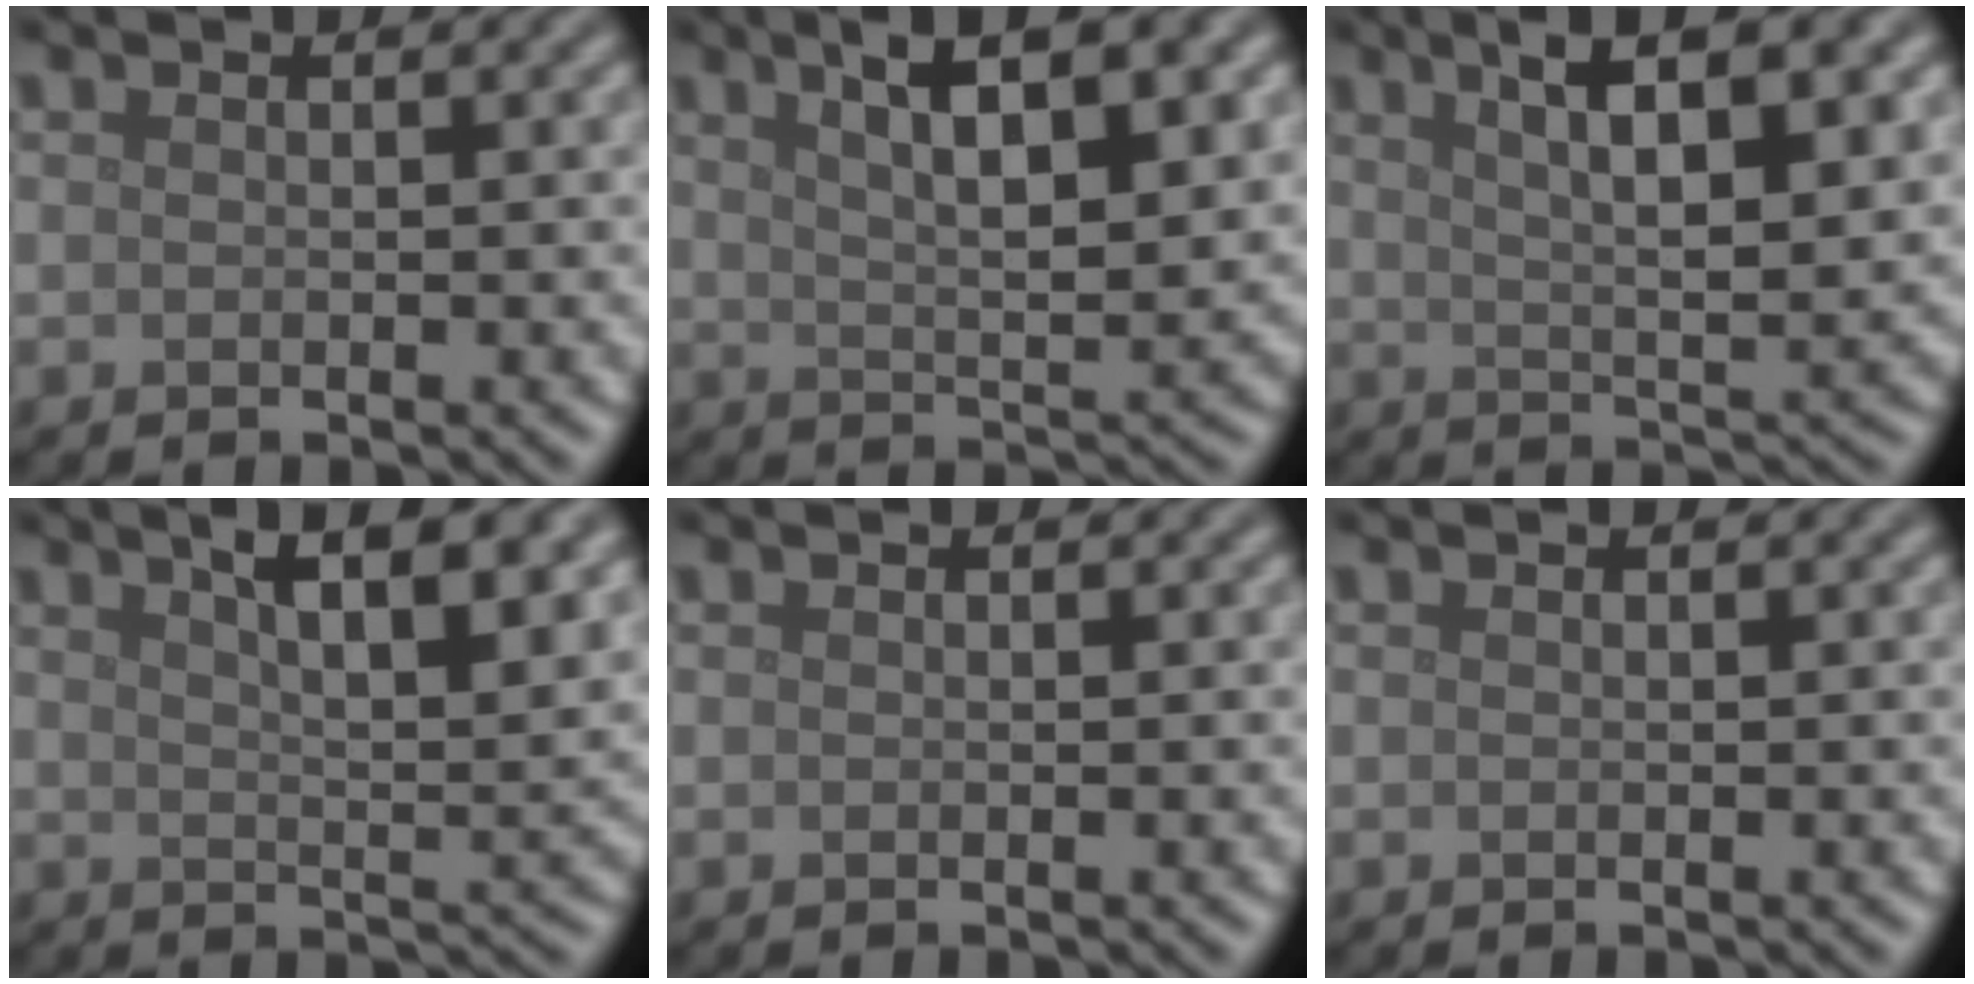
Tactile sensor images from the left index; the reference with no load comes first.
{"total": 7.5, "force": [3.6, 2.1, 6.2], "torque": [-0.092, 0.007, 0.058]}
{"total": 7.8, "force": [3.6, 2.1, 6.6], "torque": [-0.094, 0.006, 0.059]}
{"total": 9.0, "force": [4.9, 2.7, 7.0], "torque": [-0.077, 0.021, 0.062]}
{"total": 0.0}
{"total": 0.0}